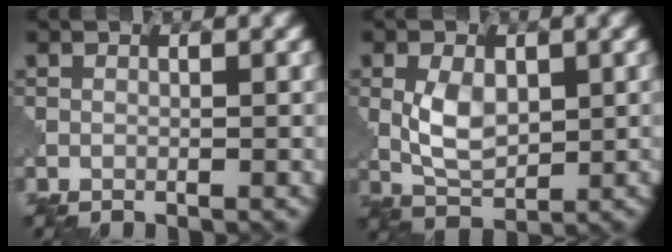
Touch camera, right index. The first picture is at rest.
{"total": 3.7, "force": [0.8, 2.3, 2.7], "torque": [-0.062, 0.000, 0.020]}